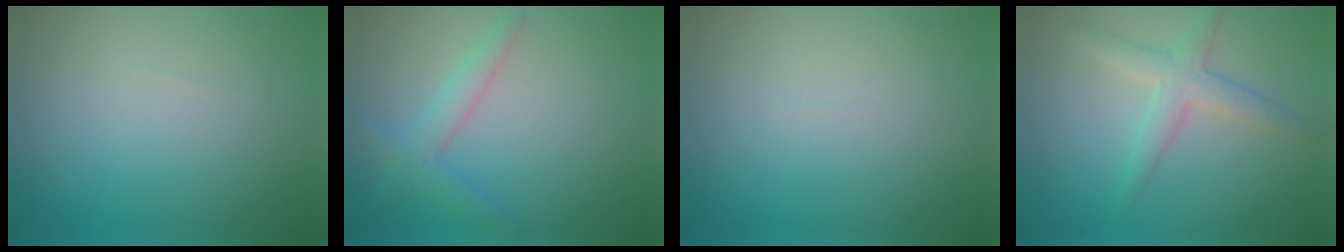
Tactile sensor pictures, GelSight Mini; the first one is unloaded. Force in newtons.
{"total": 2.6, "press": 2.6, "slide": 0.2}
{"total": 0.0}
{"total": 2.8, "press": 2.8, "slide": 0.1}